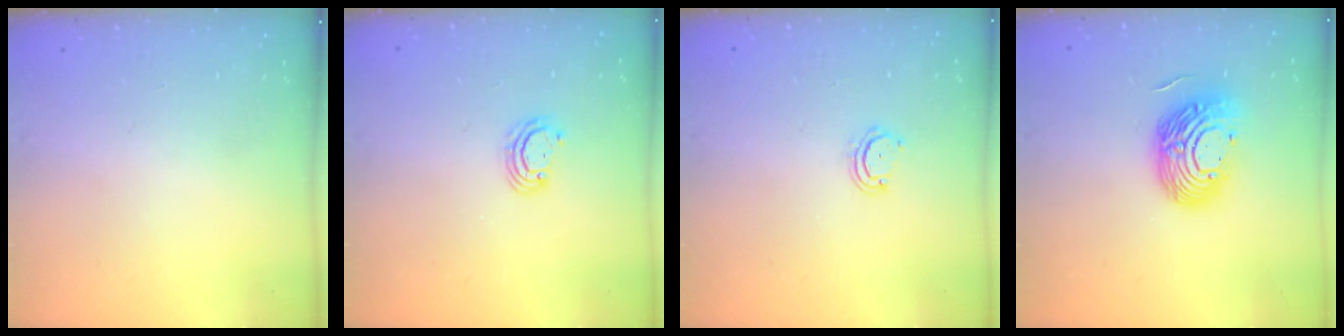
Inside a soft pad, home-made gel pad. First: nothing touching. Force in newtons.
{"total": 3.2, "press": 3.2, "slide": 0.3}
{"total": 3.9, "press": 3.9, "slide": 0.3}
{"total": 16.1, "press": 16.0, "slide": 1.8}